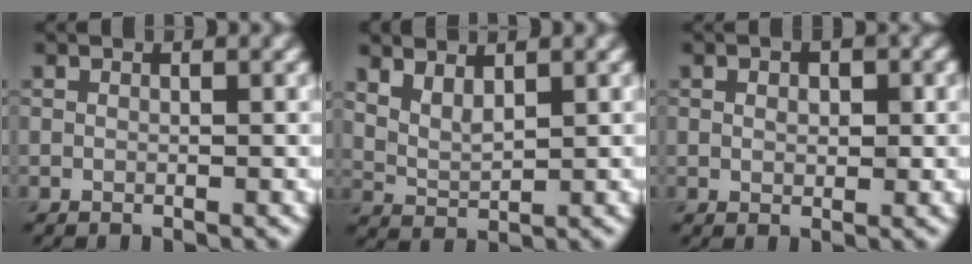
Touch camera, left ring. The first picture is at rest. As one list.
[{"total": 2.7, "force": [1.8, 1.1, 1.7], "torque": [-0.036, -0.004, 0.042]}, {"total": 2.0, "force": [0.4, 1.3, 1.5], "torque": [-0.019, 0.001, 0.005]}]